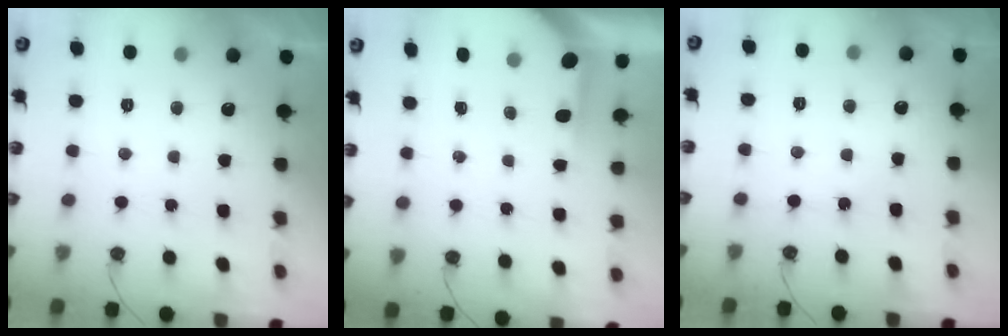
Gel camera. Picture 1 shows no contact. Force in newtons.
{"total": 3.5, "press": 3.5, "slide": 0.4}
{"total": 2.7, "press": 2.7, "slide": 0.4}